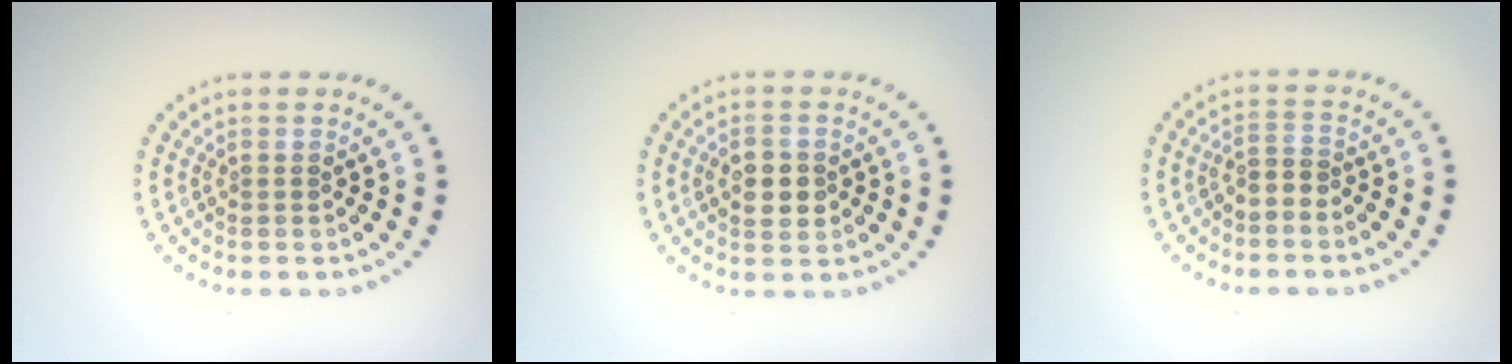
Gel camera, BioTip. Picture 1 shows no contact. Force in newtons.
{"total": 2.9, "press": 2.9, "slide": 0.1}
{"total": 1.8, "press": 1.2, "slide": 1.2}